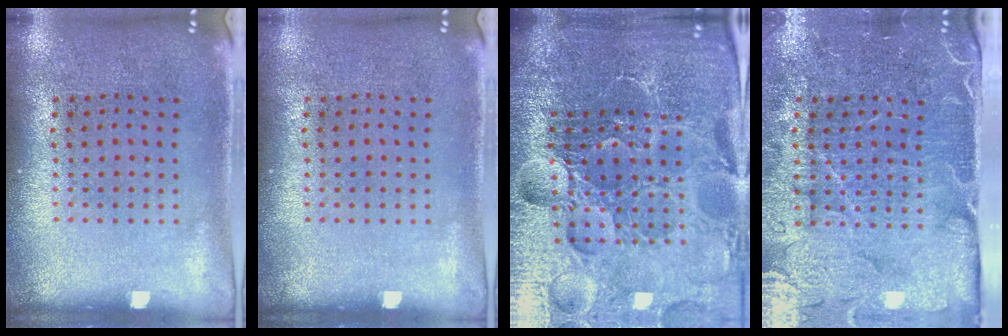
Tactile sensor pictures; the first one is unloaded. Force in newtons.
{"total": 0.0}
{"total": 6.5, "press": 5.9, "slide": 2.9}
{"total": 4.6, "press": 3.9, "slide": 2.5}